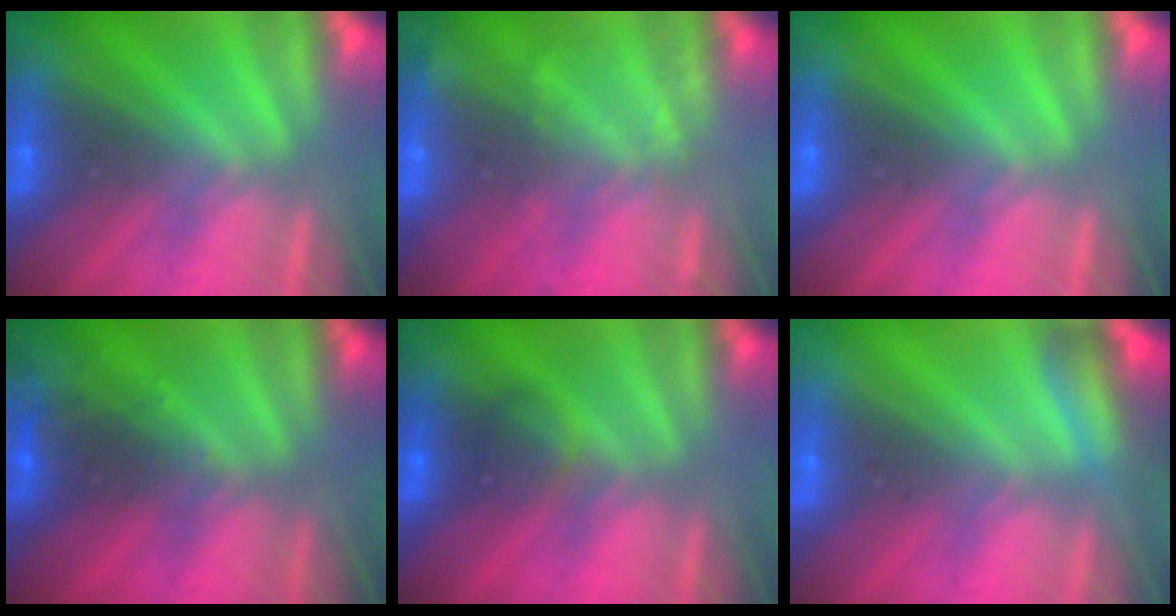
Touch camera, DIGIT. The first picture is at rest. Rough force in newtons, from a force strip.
{"total": 2.3}
{"total": 0.0}
{"total": 7.9}
{"total": 2.2}
{"total": 2.9}